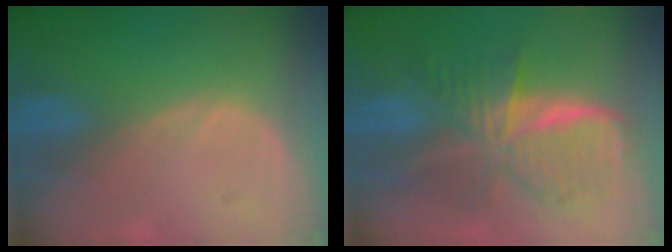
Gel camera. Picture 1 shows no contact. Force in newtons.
{"total": 9.4, "press": 9.4, "slide": 0.6}